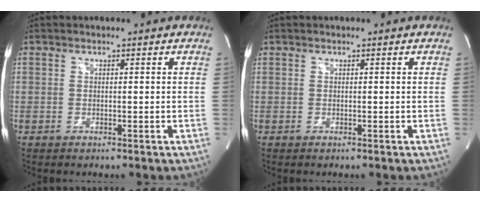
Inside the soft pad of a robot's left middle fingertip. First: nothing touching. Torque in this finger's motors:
{"motor_torque": [0.53, -0.63, 0.37, 0.08]}